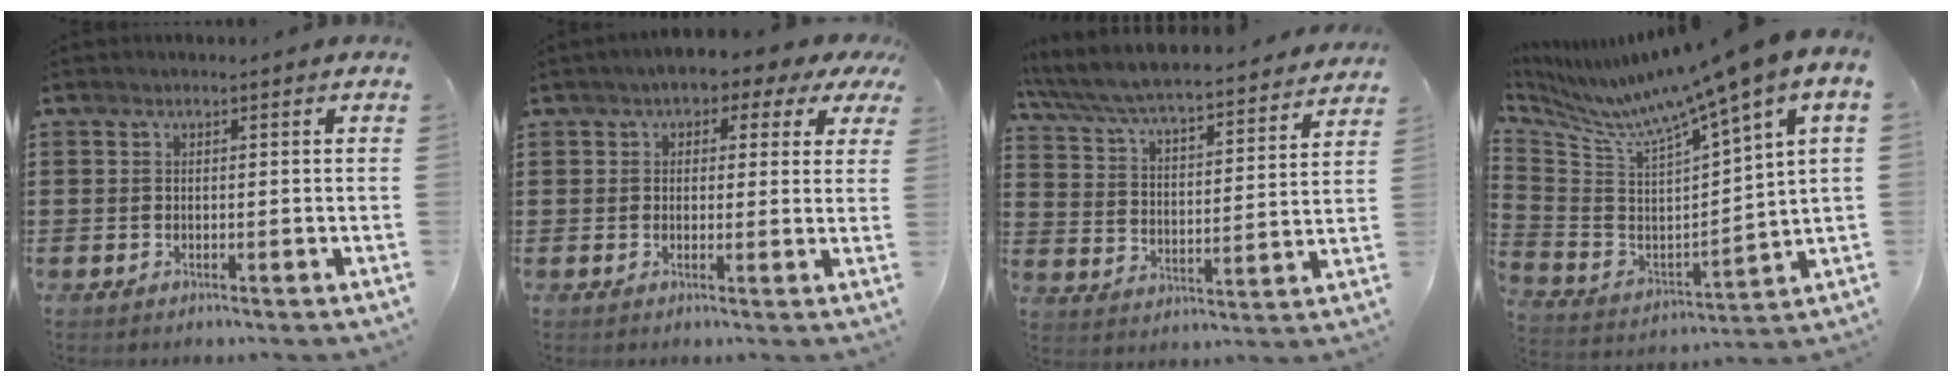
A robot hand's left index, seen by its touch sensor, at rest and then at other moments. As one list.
[{"total": 3.0, "force": [1.9, 1.7, 1.6], "torque": [-0.036, -0.002, 0.027]}, {"total": 5.8, "force": [5.6, 0.1, 1.7], "torque": [-0.060, -0.045, 0.090]}, {"total": 9.0, "force": [7.3, -1.6, 5.0], "torque": [-0.128, -0.072, 0.106]}]